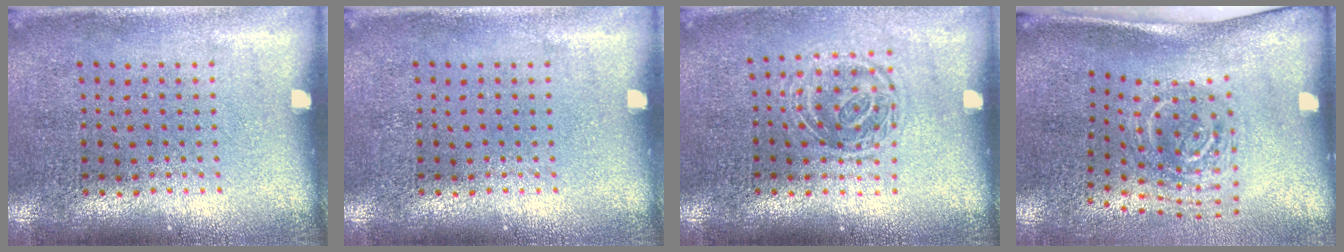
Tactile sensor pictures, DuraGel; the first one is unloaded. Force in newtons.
{"total": 0.0}
{"total": 1.4, "press": 1.1, "slide": 0.9}
{"total": 2.0, "press": 1.3, "slide": 1.5}